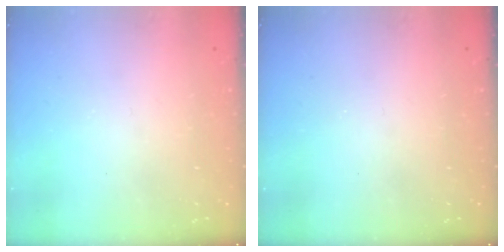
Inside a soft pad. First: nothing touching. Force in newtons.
{"total": 0.0}